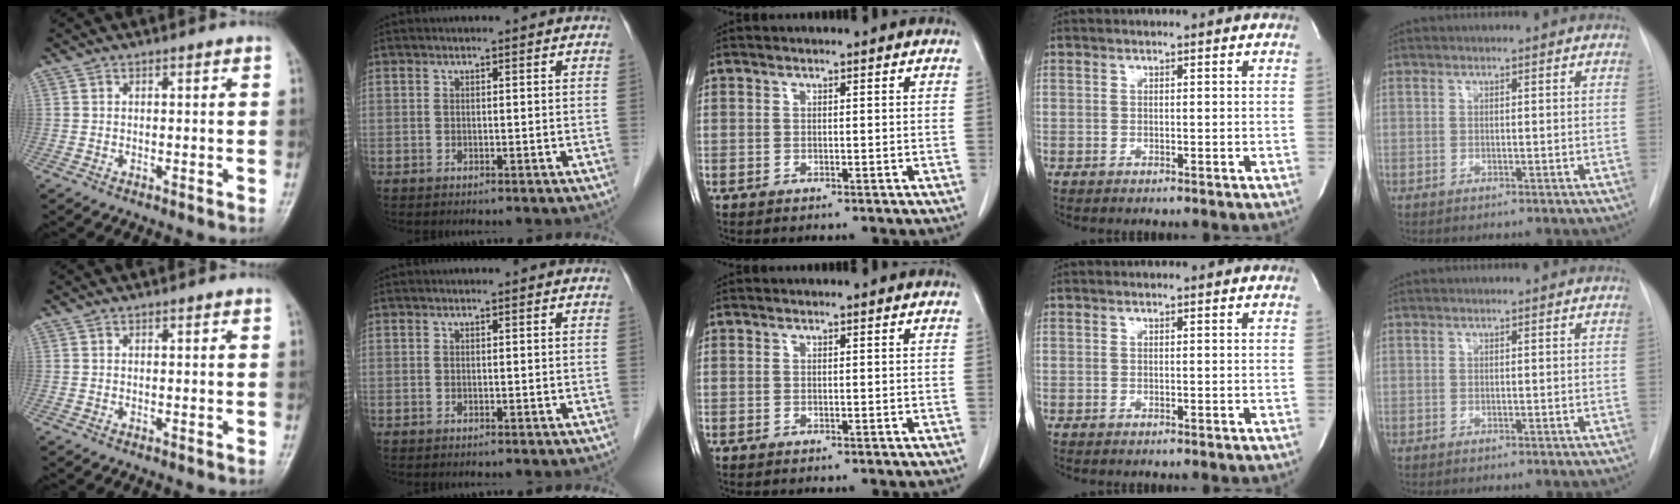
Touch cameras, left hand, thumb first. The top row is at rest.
{}